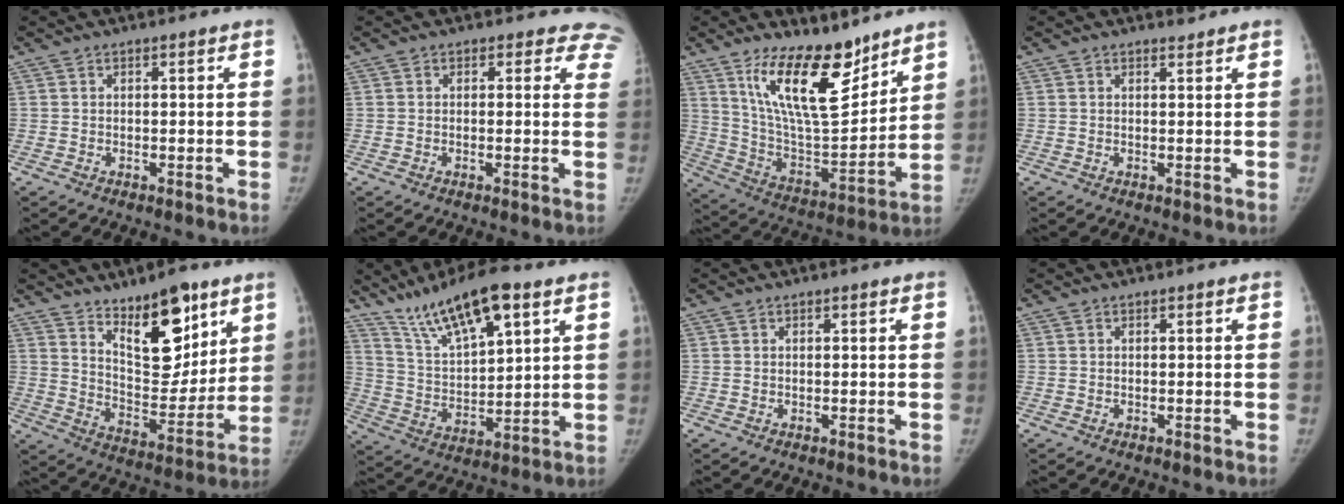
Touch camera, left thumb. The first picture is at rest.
{"total": 6.1, "force": [5.1, 3.4, 0.2], "torque": [0.055, -0.013, 0.019]}
{"total": 18.7, "force": [12.5, 6.9, 12.1], "torque": [-0.163, -0.090, 0.230]}
{"total": 1.0, "force": [1.0, 0.2, 0.1], "torque": [-0.002, -0.010, 0.014]}
{"total": 16.6, "force": [10.0, 7.3, 11.0], "torque": [-0.113, -0.077, 0.173]}
{"total": 15.7, "force": [10.0, 4.6, 11.1], "torque": [-0.178, -0.035, 0.190]}
{"total": 0.0}
{"total": 0.0}